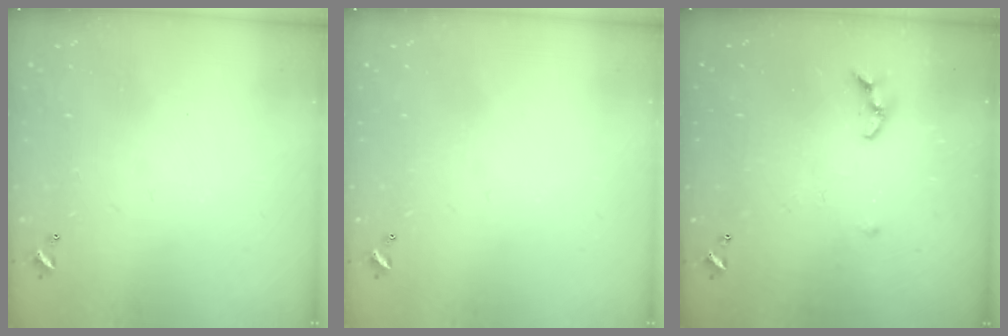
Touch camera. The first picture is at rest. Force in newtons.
{"total": 0.0}
{"total": 6.4, "press": 6.4, "slide": 0.5}